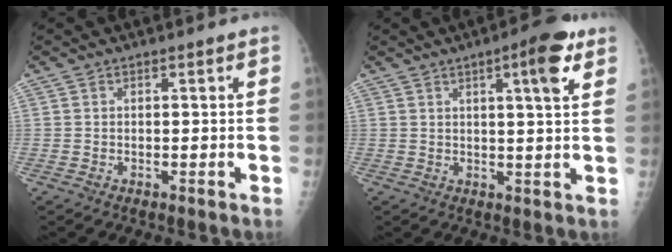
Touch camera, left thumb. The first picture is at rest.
{"total": 7.5, "force": [3.7, 1.5, 6.4], "torque": [-0.083, -0.013, 0.046]}